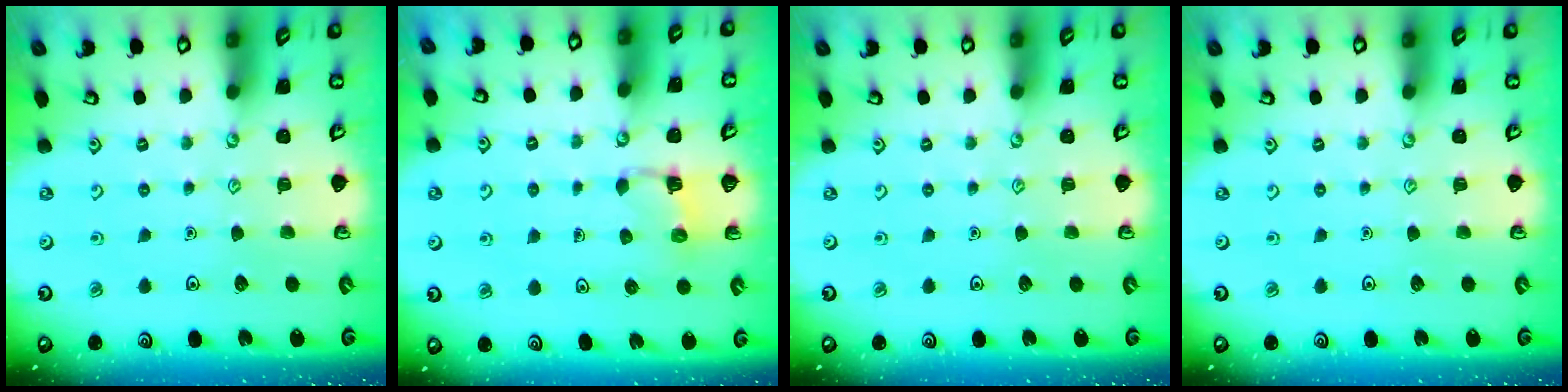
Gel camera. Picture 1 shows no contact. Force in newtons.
{"total": 2.1, "press": 2.0, "slide": 0.5}
{"total": 0.0}
{"total": 0.0}